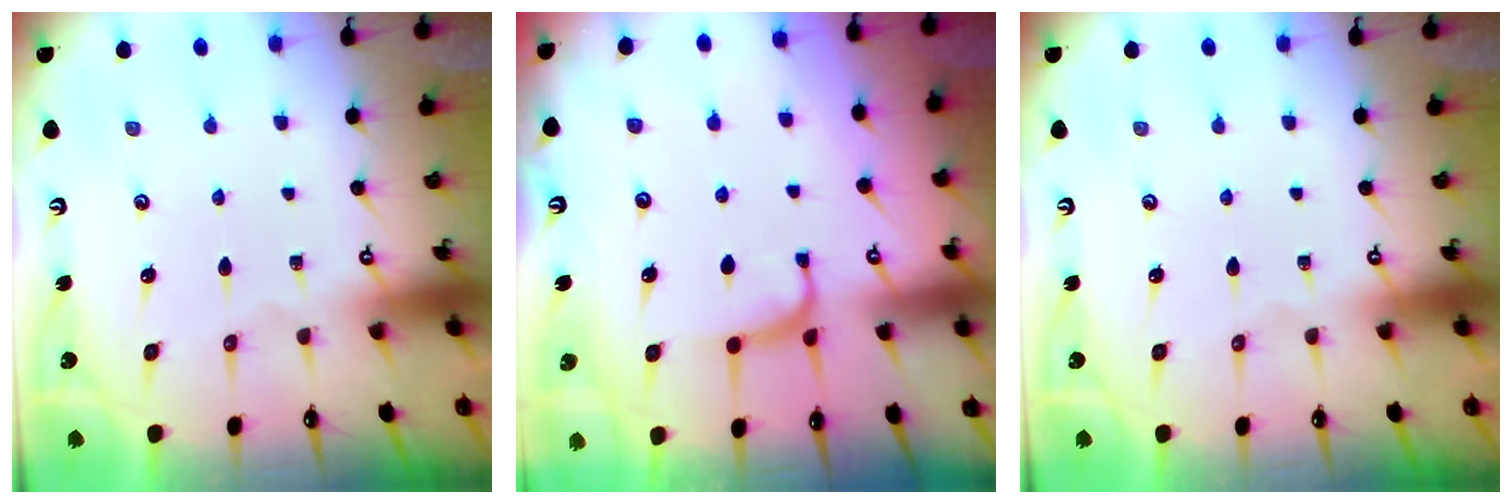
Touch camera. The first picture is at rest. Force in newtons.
{"total": 1.0, "press": 0.9, "slide": 0.5}
{"total": 0.0}